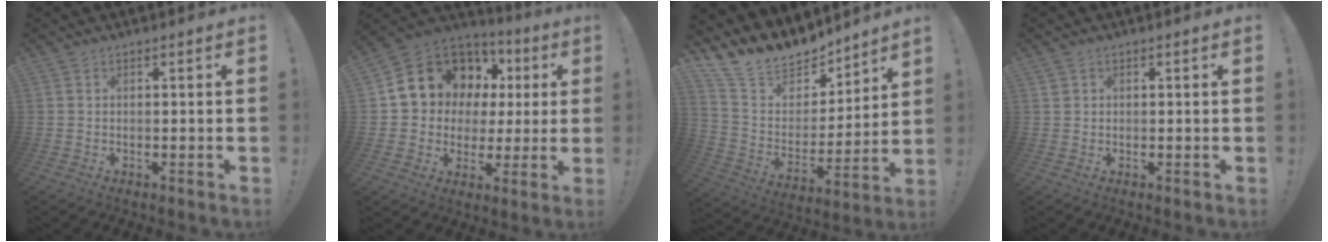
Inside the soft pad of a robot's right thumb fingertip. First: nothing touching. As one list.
[{"total": 13.7, "force": [6.6, 10.9, 4.8], "torque": [-0.076, -0.047, 0.146]}, {"total": 15.2, "force": [13.1, 6.7, 3.9], "torque": [-0.089, -0.104, 0.246]}, {"total": 1.3, "force": [0.7, 1.1, 0.3], "torque": [-0.006, 0.002, 0.013]}]